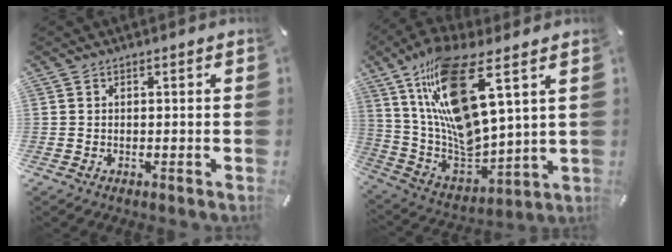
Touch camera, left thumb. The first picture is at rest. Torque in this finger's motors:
{"motor_torque": [1.97, 1.99, 2.26, -0.51, 0.42]}